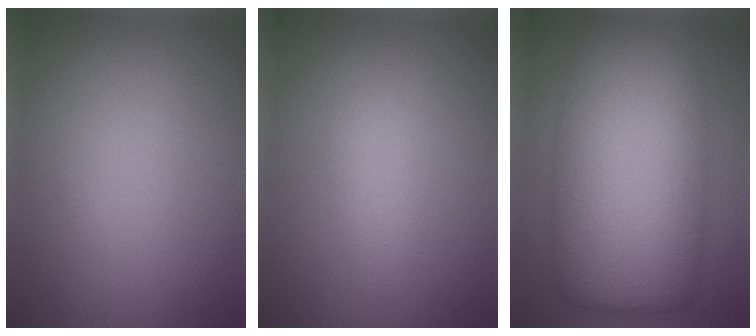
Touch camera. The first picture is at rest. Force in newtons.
{"total": 1.8, "press": 1.8, "slide": 0.0}
{"total": 13.3, "press": 13.3, "slide": 0.3}